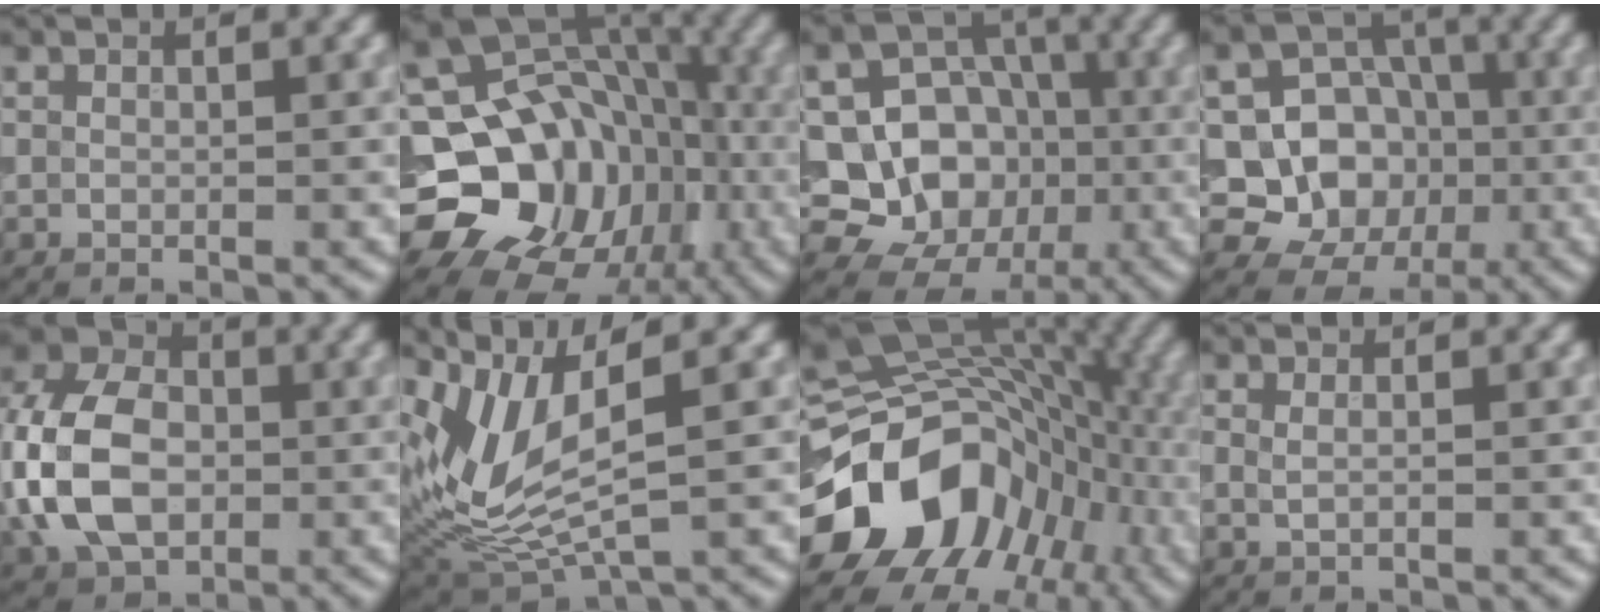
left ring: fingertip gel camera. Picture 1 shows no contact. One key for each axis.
{"total": 18.4, "fx": -4.7, "fy": 15.8, "fz": 8.3, "tx": -0.134, "ty": -0.008, "tz": -0.086}
{"total": 13.7, "fx": -2.7, "fy": 12.2, "fz": 5.4, "tx": -0.101, "ty": 0.002, "tz": -0.062}
{"total": 11.2, "fx": -2.0, "fy": 10.2, "fz": 4.2, "tx": -0.065, "ty": 0.015, "tz": -0.063}
{"total": 10.7, "fx": -1.1, "fy": 7.6, "fz": 7.4, "tx": -0.175, "ty": 0.005, "tz": -0.035}
{"total": 7.8, "fx": 2.6, "fy": 2.9, "fz": 6.8, "tx": -0.163, "ty": -0.008, "tz": 0.057}
{"total": 15.8, "fx": -5.6, "fy": 12.1, "fz": 8.5, "tx": -0.150, "ty": -0.015, "tz": -0.099}
{"total": 0.8, "fx": 0.2, "fy": 0.4, "fz": 0.7, "tx": -0.013, "ty": -0.001, "tz": -0.001}